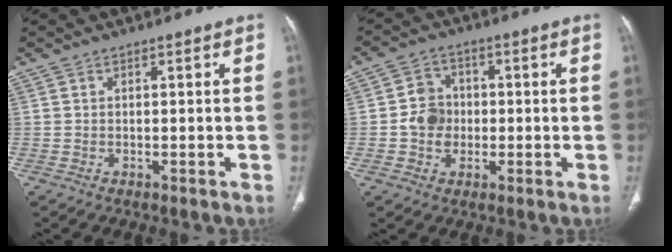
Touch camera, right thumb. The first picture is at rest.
{"total": 6.2, "force": [-0.6, 5.5, 3.0], "torque": [-0.028, 0.011, -0.017]}